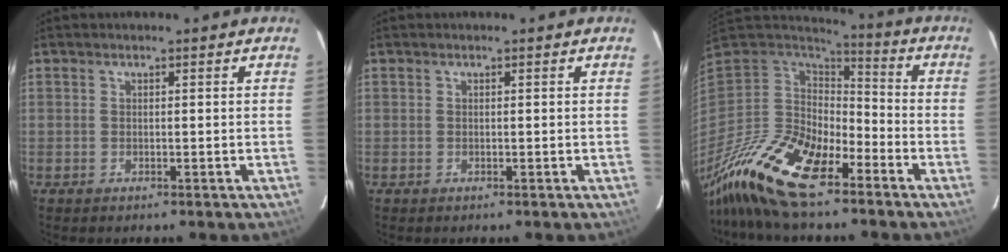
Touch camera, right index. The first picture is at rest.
{"total": 0.0}
{"total": 19.5, "force": [-13.8, 7.1, 11.8], "torque": [-0.247, -0.031, -0.258]}